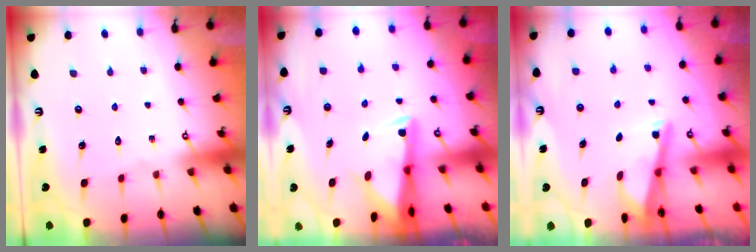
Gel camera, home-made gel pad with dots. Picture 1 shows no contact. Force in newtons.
{"total": 3.2, "press": 3.1, "slide": 0.6}
{"total": 3.0, "press": 3.0, "slide": 0.3}